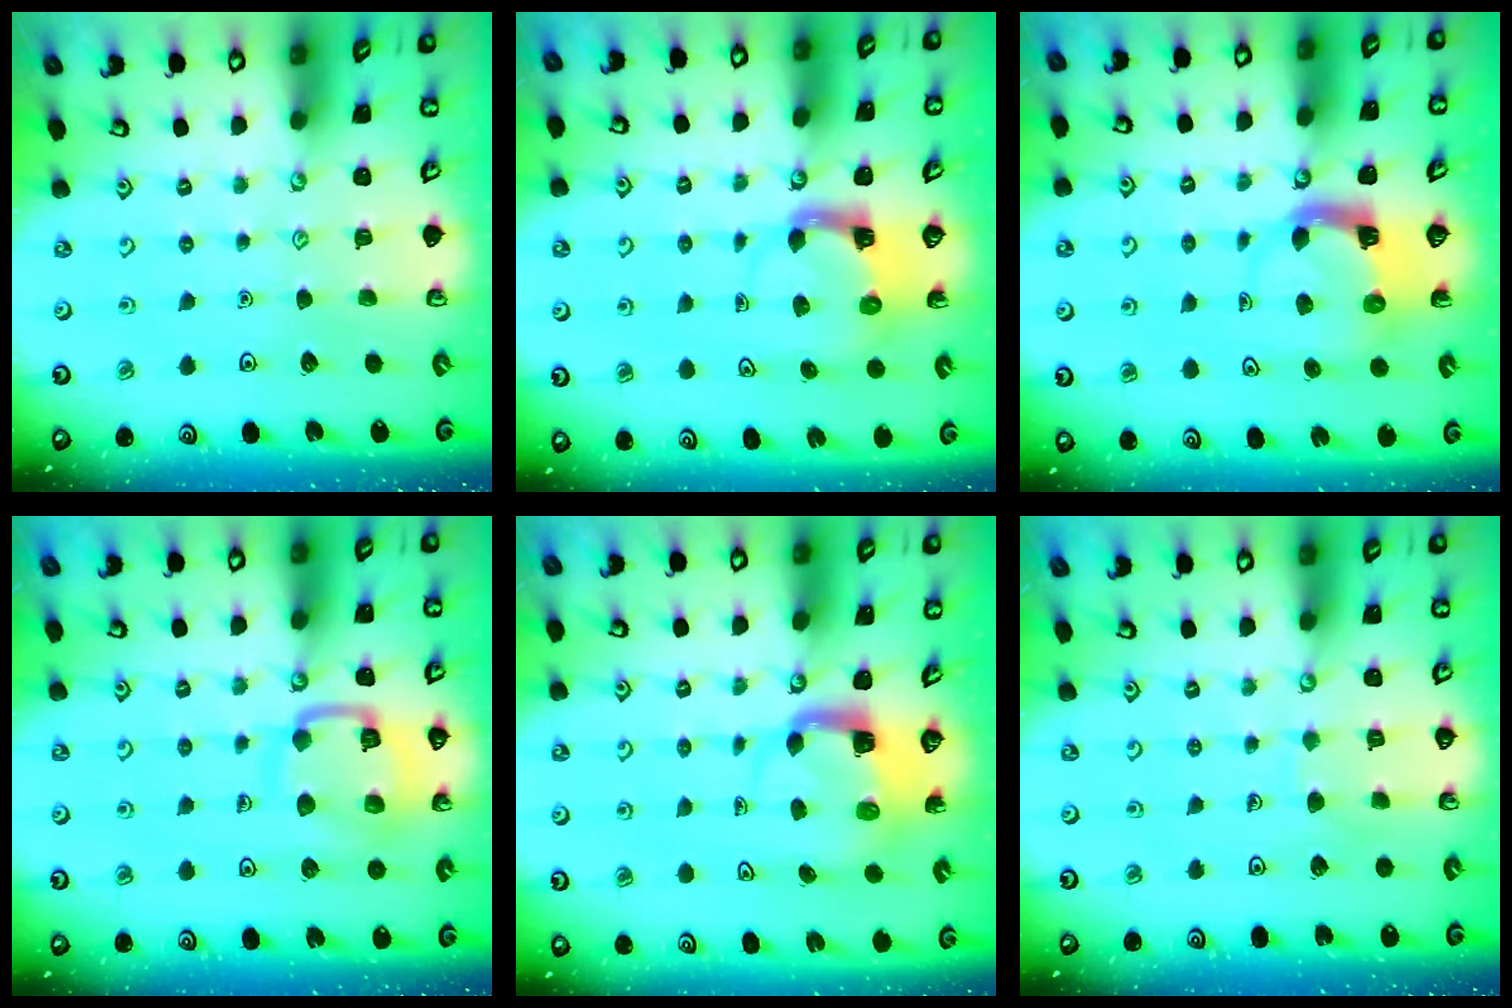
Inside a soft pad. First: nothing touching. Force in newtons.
{"total": 3.5, "press": 3.5, "slide": 0.4}
{"total": 4.2, "press": 4.2, "slide": 0.2}
{"total": 14.0, "press": 13.9, "slide": 1.3}
{"total": 4.0, "press": 4.0, "slide": 0.4}
{"total": 5.4, "press": 5.3, "slide": 0.4}